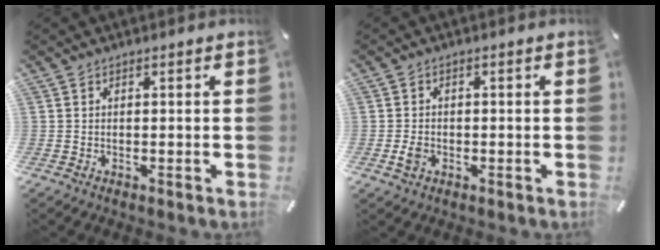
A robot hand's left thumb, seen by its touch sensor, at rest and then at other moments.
{"total": 2.6, "force": [-0.7, 2.0, 1.5], "torque": [-0.033, 0.001, -0.013]}